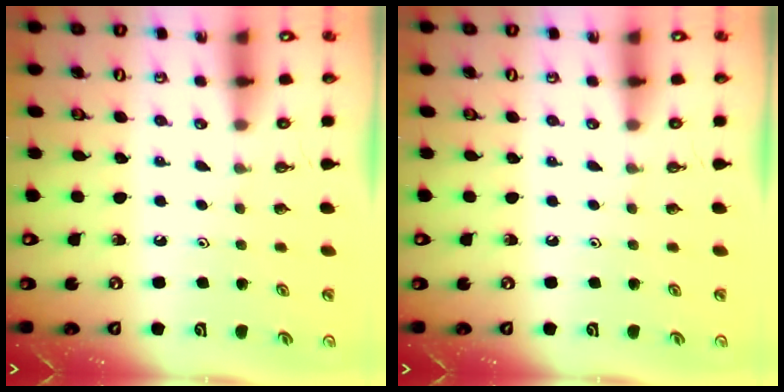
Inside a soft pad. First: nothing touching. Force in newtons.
{"total": 0.0}